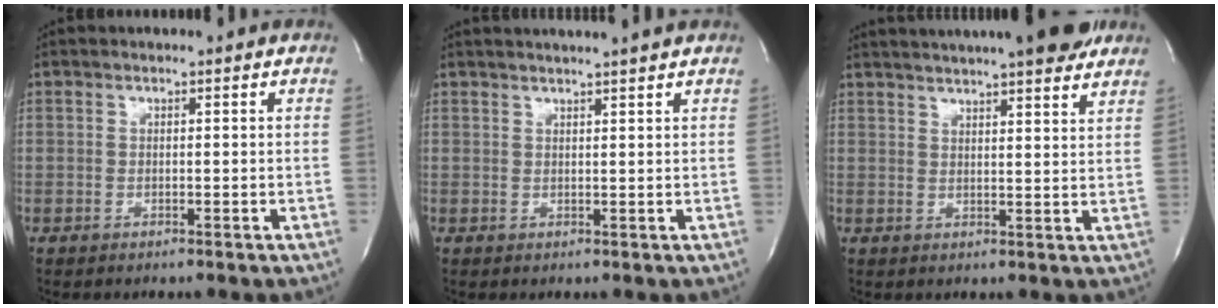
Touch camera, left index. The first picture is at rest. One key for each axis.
{"total": 6.2, "fx": 5.6, "fy": -0.7, "fz": 2.5, "tx": -0.034, "ty": 0.017, "tz": 0.067}
{"total": 18.0, "fx": 15.5, "fy": 2.1, "fz": 9.0, "tx": -0.145, "ty": 0.026, "tz": 0.205}